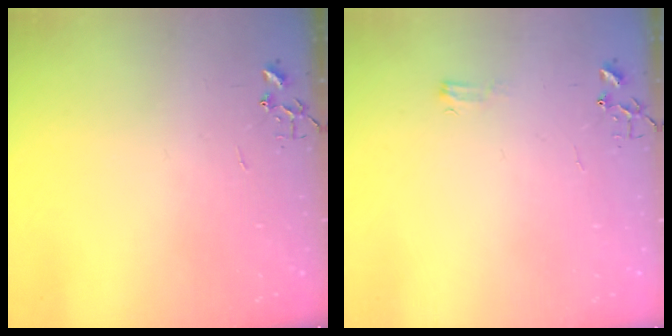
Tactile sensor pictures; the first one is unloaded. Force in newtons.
{"total": 4.1, "press": 4.1, "slide": 0.6}